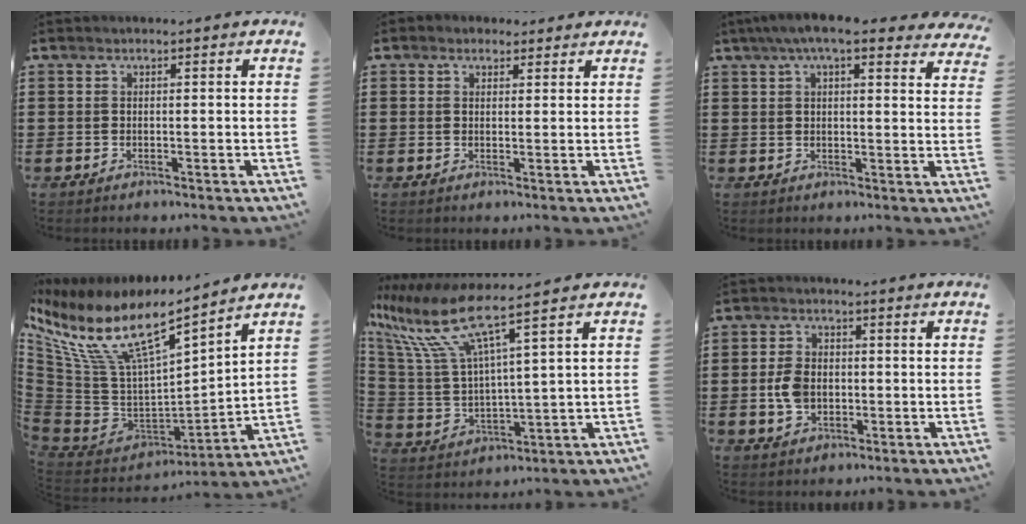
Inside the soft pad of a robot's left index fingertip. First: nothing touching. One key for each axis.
{"total": 1.9, "fx": 1.5, "fy": 1.3, "fz": 0.2, "tx": -0.002, "ty": 0.005, "tz": 0.025}
{"total": 7.0, "fx": 5.5, "fy": 1.0, "fz": 4.2, "tx": -0.089, "ty": -0.008, "tz": 0.098}
{"total": 12.6, "fx": 7.3, "fy": 4.0, "fz": 9.5, "tx": -0.222, "ty": -0.056, "tz": 0.117}
{"total": 10.7, "fx": 7.1, "fy": 2.2, "fz": 7.8, "tx": -0.206, "ty": -0.042, "tz": 0.111}
{"total": 5.0, "fx": -0.6, "fy": 3.6, "fz": 3.4, "tx": -0.090, "ty": 0.002, "tz": -0.017}